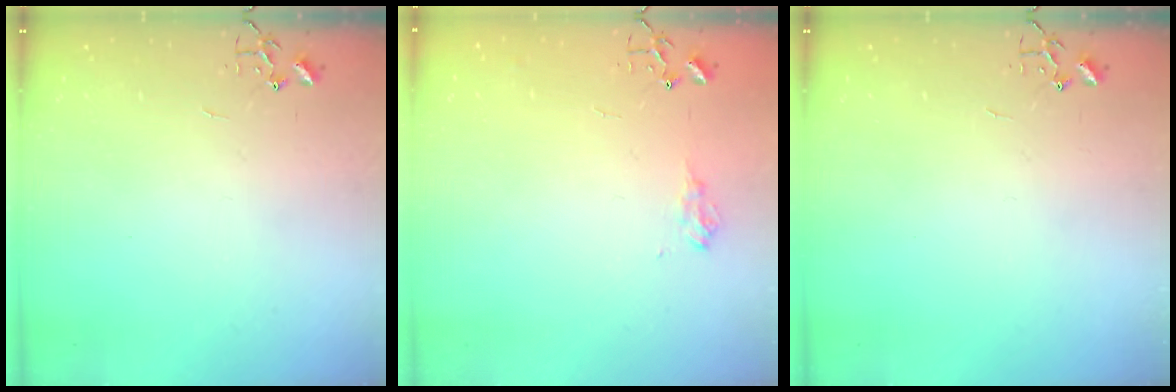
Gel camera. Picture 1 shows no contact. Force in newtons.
{"total": 8.0, "press": 8.0, "slide": 1.0}
{"total": 0.0}